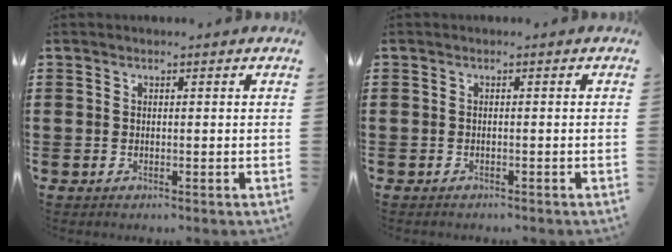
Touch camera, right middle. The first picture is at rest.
{"total": 0.5, "force": [-0.5, 0.1, 0.0], "torque": [-0.002, 0.000, -0.011]}